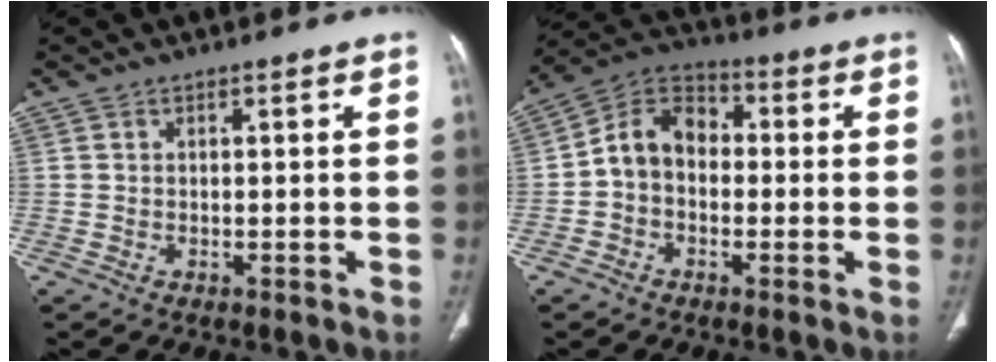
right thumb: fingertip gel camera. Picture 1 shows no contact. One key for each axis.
{"total": 9.3, "fx": -0.7, "fy": 7.2, "fz": 5.9, "tx": -0.081, "ty": 0.035, "tz": -0.030}